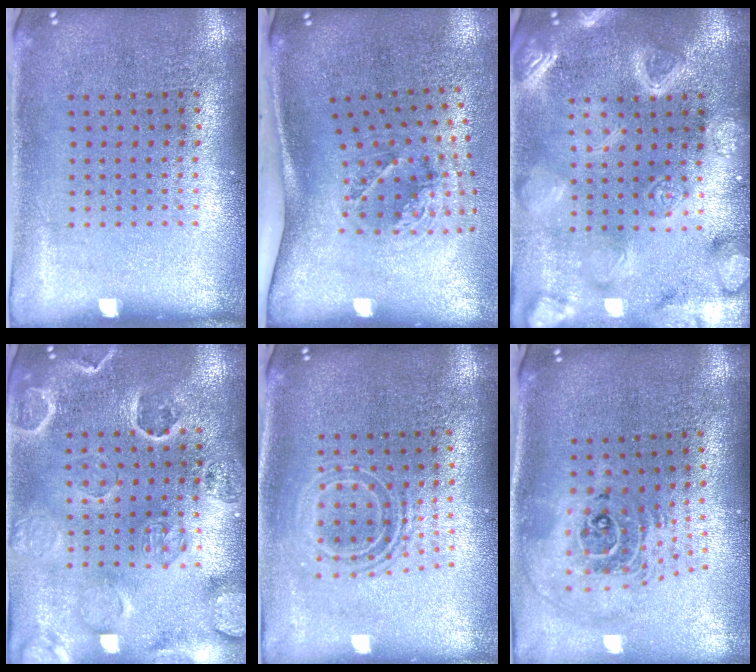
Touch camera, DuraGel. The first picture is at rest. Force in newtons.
{"total": 1.9, "press": 1.2, "slide": 1.4}
{"total": 4.0, "press": 4.0, "slide": 0.5}
{"total": 2.8, "press": 2.7, "slide": 0.6}
{"total": 1.7, "press": 1.2, "slide": 1.1}
{"total": 2.4, "press": 1.7, "slide": 1.7}